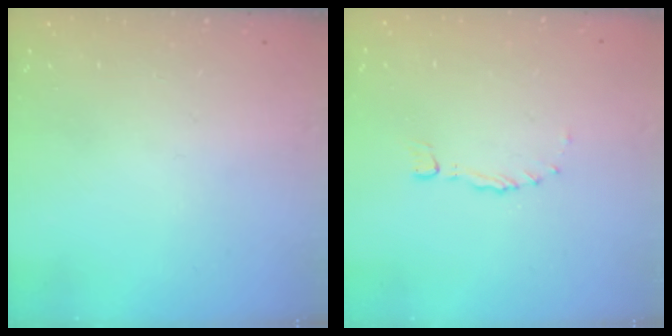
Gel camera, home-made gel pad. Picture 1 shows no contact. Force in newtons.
{"total": 0.0}